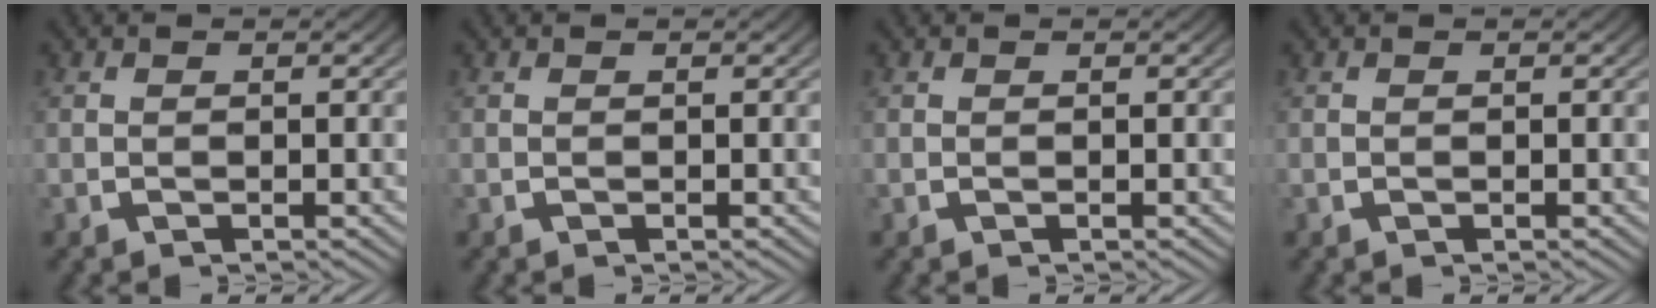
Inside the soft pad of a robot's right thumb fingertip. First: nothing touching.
{"total": 0.0}
{"total": 0.0}
{"total": 0.0}